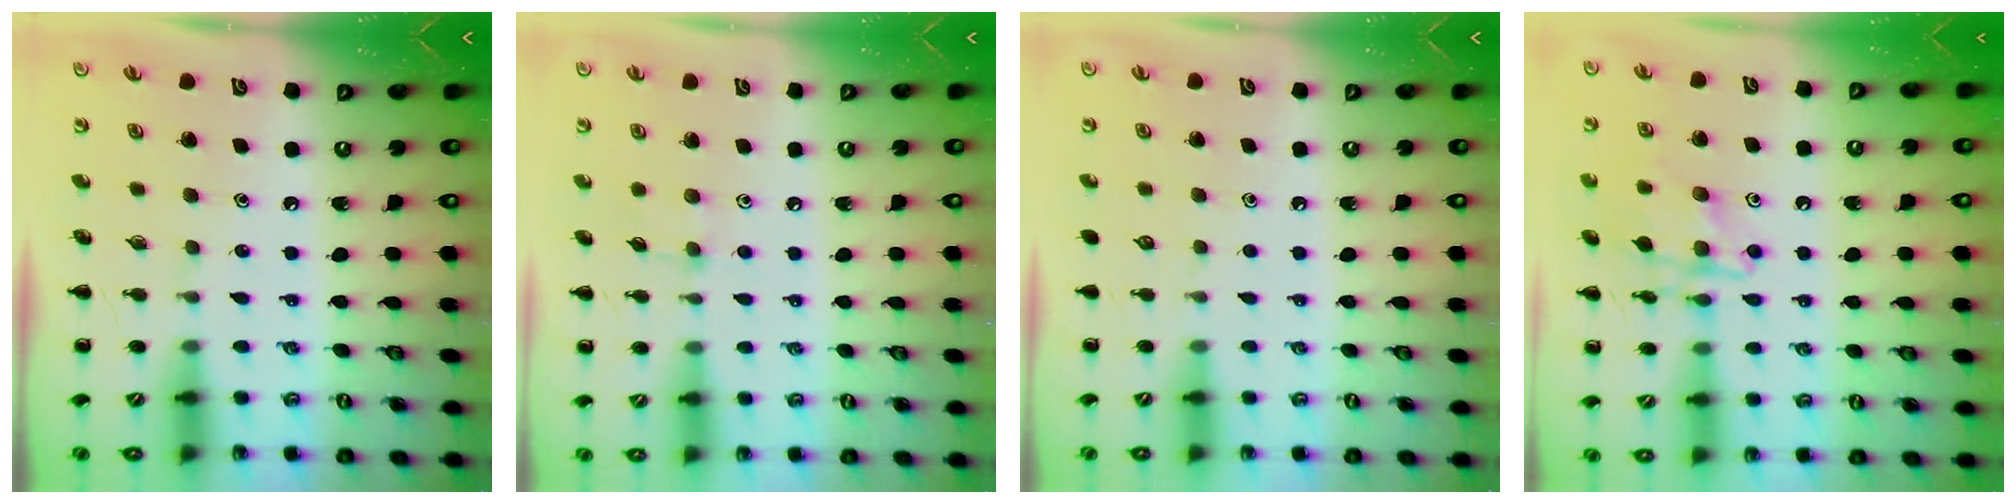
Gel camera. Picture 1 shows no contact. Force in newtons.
{"total": 3.2, "press": 3.1, "slide": 1.0}
{"total": 0.0}
{"total": 14.0, "press": 14.0, "slide": 1.1}